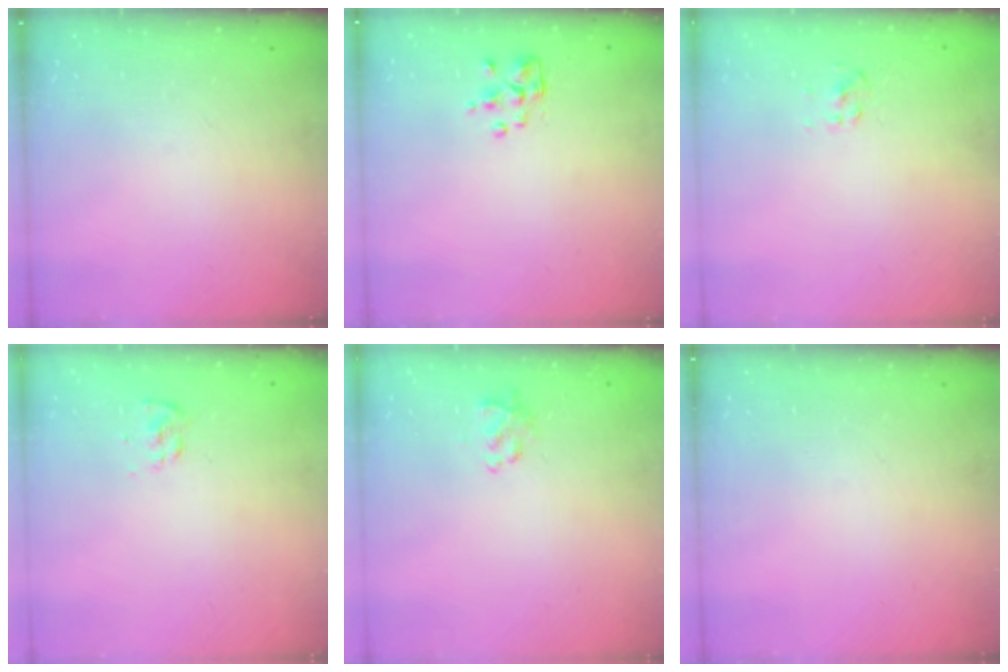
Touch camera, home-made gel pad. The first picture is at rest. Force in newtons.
{"total": 2.5, "press": 2.5, "slide": 0.2}
{"total": 2.6, "press": 2.4, "slide": 0.8}
{"total": 2.6, "press": 2.5, "slide": 0.8}
{"total": 1.2, "press": 1.0, "slide": 0.6}
{"total": 0.0}